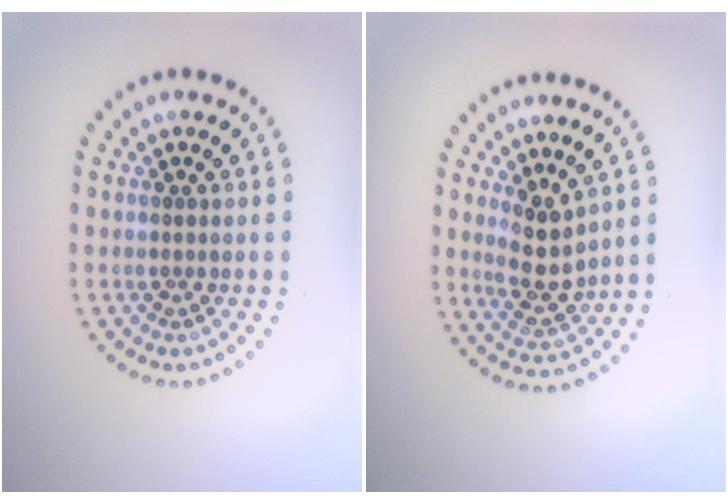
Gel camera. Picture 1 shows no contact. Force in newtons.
{"total": 3.2, "press": 2.9, "slide": 1.3}